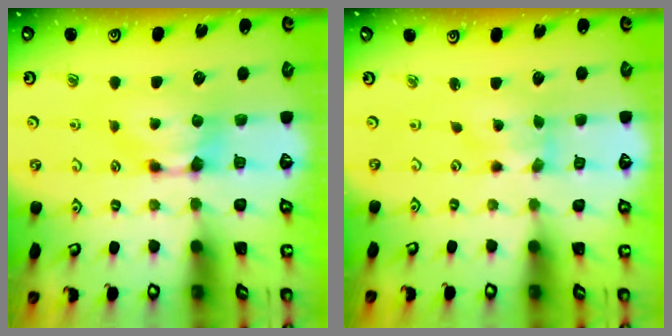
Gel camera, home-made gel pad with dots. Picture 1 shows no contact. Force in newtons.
{"total": 1.3, "press": 0.7, "slide": 1.1}